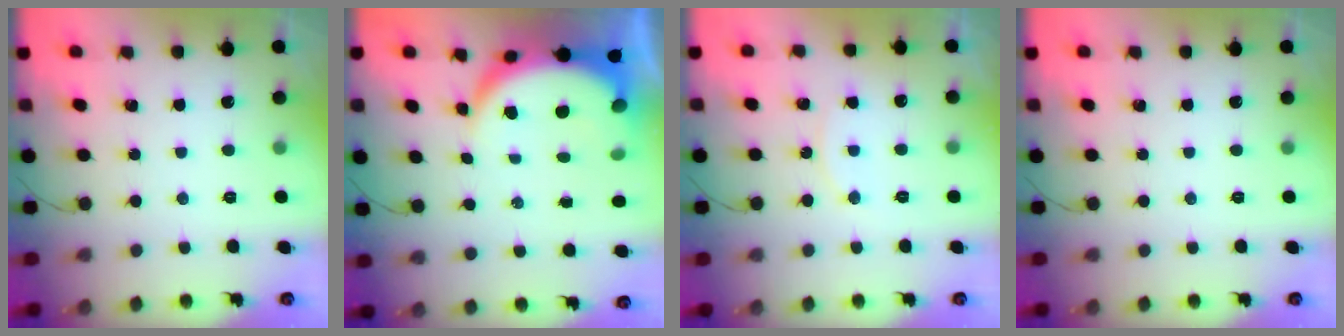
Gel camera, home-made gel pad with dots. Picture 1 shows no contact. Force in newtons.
{"total": 9.3, "press": 9.2, "slide": 1.1}
{"total": 6.0, "press": 6.0, "slide": 0.5}
{"total": 0.0}